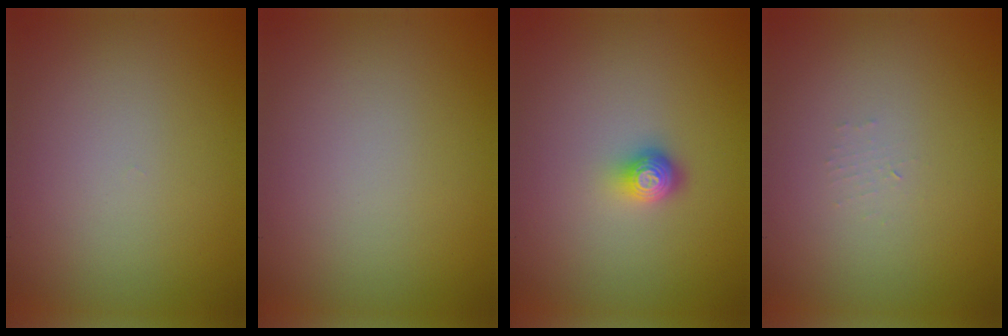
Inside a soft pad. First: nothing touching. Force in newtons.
{"total": 0.0}
{"total": 2.0, "press": 1.4, "slide": 1.5}
{"total": 0.7, "press": 0.7, "slide": 0.1}